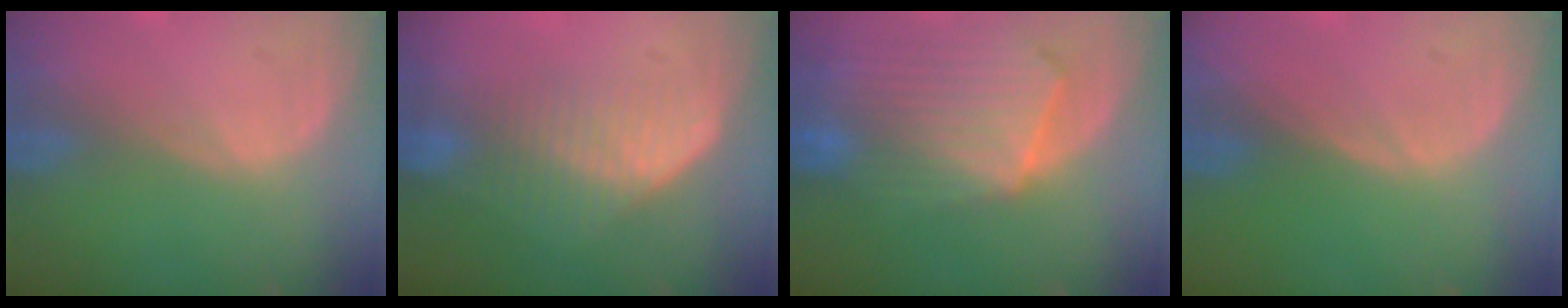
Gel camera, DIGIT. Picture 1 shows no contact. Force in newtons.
{"total": 7.5, "press": 6.2, "slide": 4.1}
{"total": 10.8, "press": 9.5, "slide": 5.2}
{"total": 0.0}